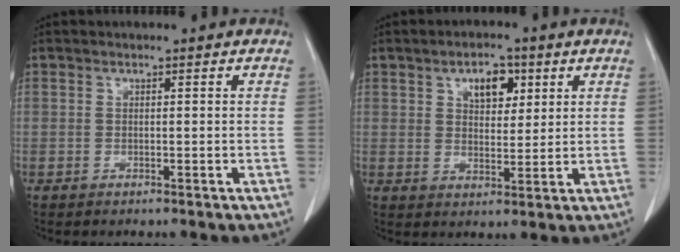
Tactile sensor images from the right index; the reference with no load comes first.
{"total": 5.9, "force": [2.7, 3.2, 4.2], "torque": [-0.066, 0.005, 0.045]}